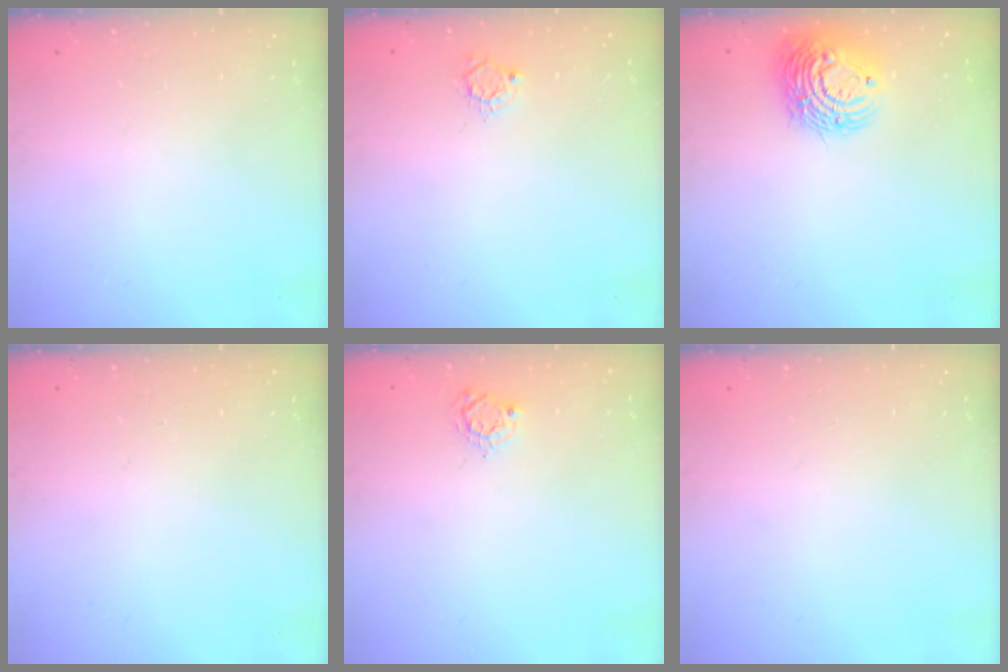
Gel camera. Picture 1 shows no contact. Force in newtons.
{"total": 4.9, "press": 4.9, "slide": 0.1}
{"total": 12.3, "press": 12.2, "slide": 1.3}
{"total": 0.0}
{"total": 4.8, "press": 4.7, "slide": 0.4}
{"total": 0.0}